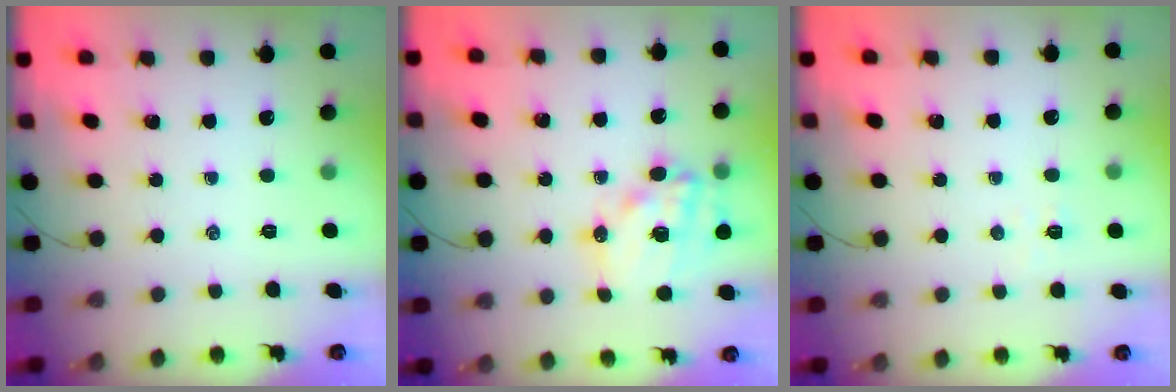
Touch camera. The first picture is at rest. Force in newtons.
{"total": 14.8, "press": 14.5, "slide": 3.3}
{"total": 2.9, "press": 2.8, "slide": 0.9}